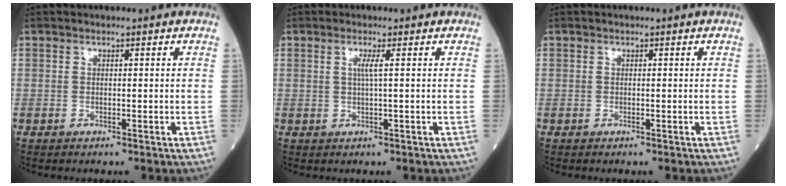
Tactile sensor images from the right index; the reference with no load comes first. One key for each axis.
{"total": 1.6, "fx": 0.4, "fy": -0.4, "fz": 1.5, "tx": -0.034, "ty": -0.002, "tz": 0.006}
{"total": 0.0}